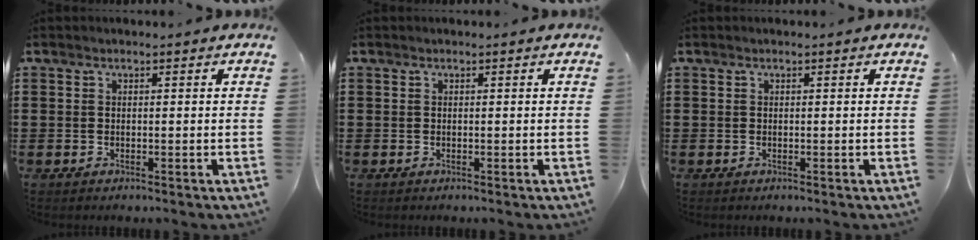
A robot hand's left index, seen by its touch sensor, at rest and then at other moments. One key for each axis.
{"total": 0.0}
{"total": 0.0}